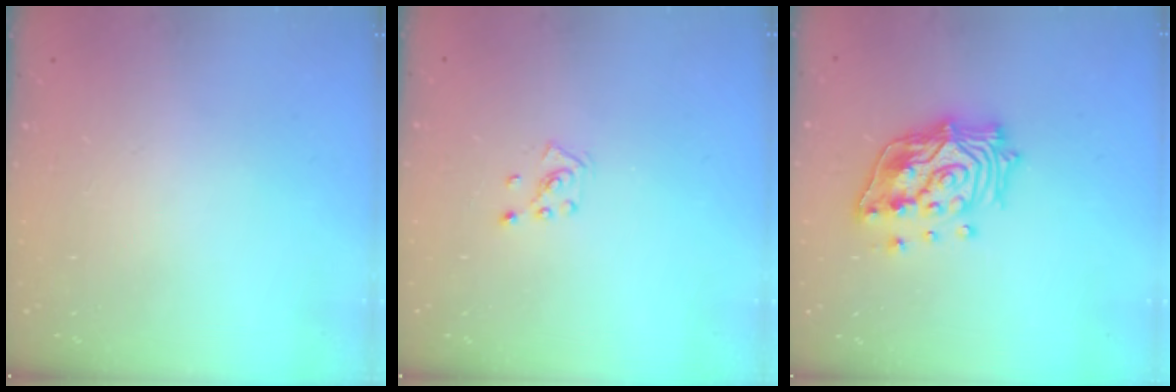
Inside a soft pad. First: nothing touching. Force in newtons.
{"total": 2.2, "press": 2.2, "slide": 0.3}
{"total": 17.6, "press": 17.4, "slide": 2.6}